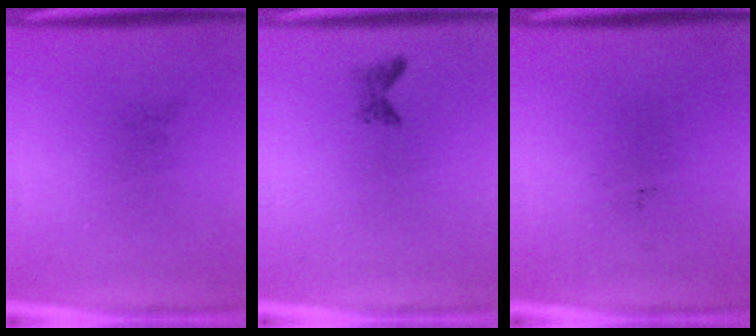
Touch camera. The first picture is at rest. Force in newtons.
{"total": 0.9}
{"total": 0.0}